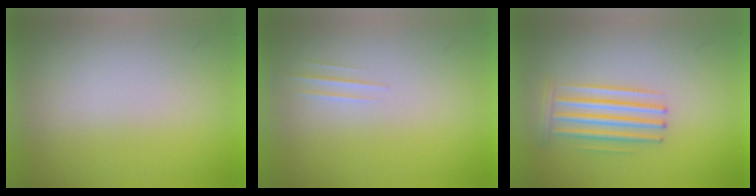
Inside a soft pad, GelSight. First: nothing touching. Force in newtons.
{"total": 1.2}
{"total": 2.9}